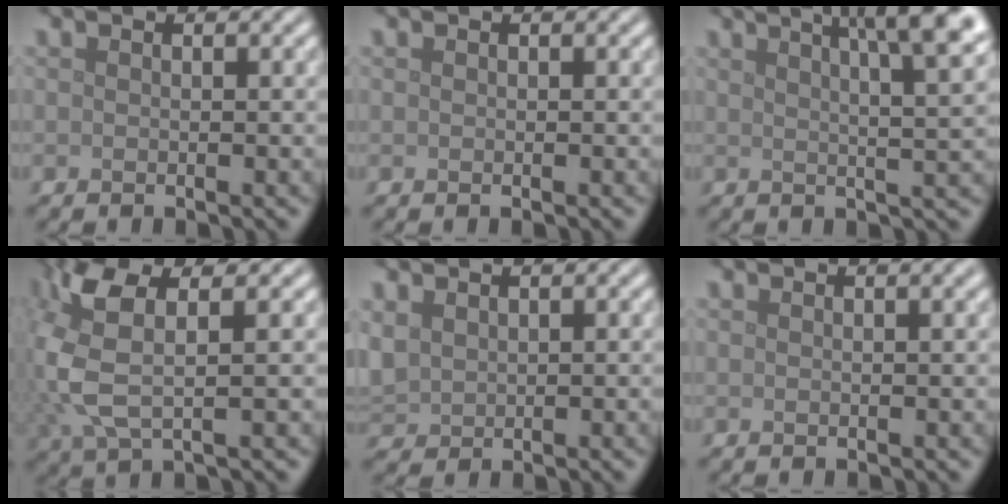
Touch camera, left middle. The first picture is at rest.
{"total": 0.0}
{"total": 10.6, "force": [5.4, 3.5, 8.5], "torque": [-0.076, 0.049, 0.047]}
{"total": 6.4, "force": [1.6, 2.8, 5.5], "torque": [-0.148, 0.005, 0.026]}
{"total": 2.2, "force": [0.9, 1.8, 0.9], "torque": [-0.035, -0.003, 0.025]}
{"total": 1.6, "force": [0.8, 0.5, 1.2], "torque": [-0.010, 0.003, 0.007]}